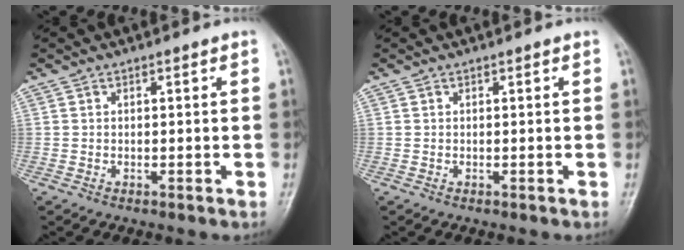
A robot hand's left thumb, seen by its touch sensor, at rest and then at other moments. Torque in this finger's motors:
{"motor_torque": [-0.05, 0.05, -0.01, -0.01, 0.00]}